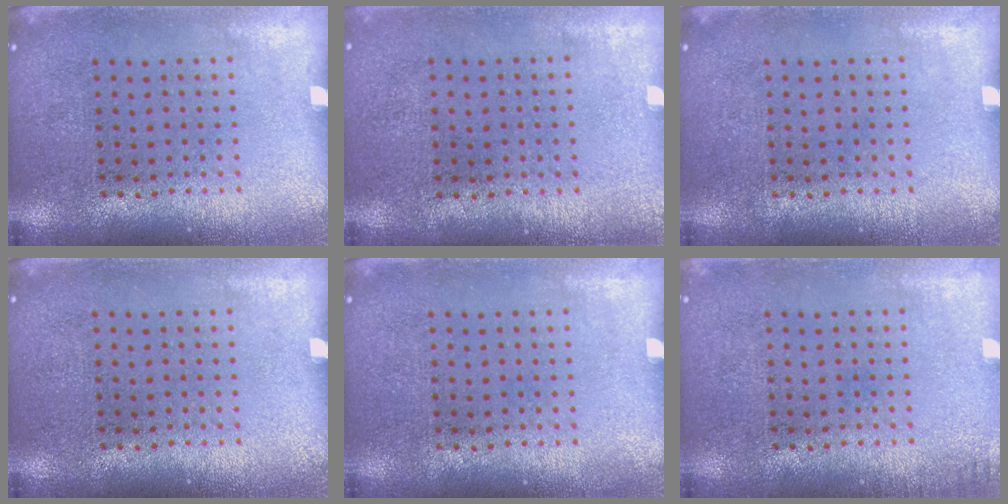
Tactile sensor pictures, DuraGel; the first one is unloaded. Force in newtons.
{"total": 0.0}
{"total": 0.0}
{"total": 0.0}
{"total": 0.0}
{"total": 0.9, "press": 0.9, "slide": 0.2}